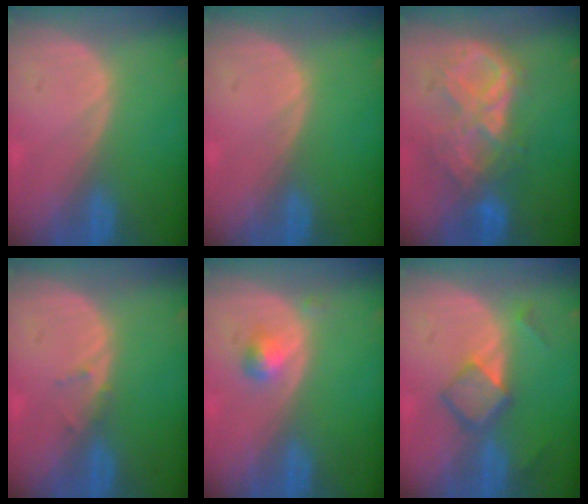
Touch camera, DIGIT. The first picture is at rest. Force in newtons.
{"total": 0.0}
{"total": 9.2, "press": 7.9, "slide": 4.7}
{"total": 1.1, "press": 0.8, "slide": 0.7}
{"total": 2.2, "press": 2.2, "slide": 0.2}
{"total": 5.5, "press": 4.8, "slide": 2.8}